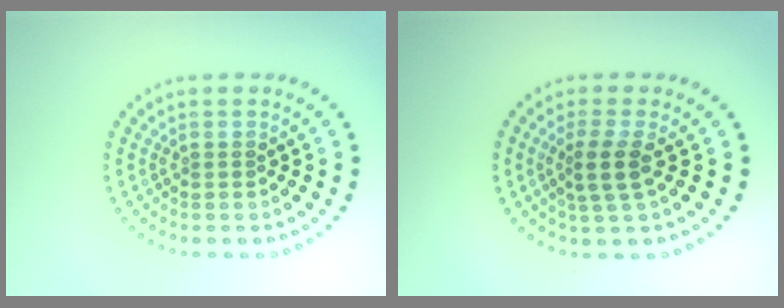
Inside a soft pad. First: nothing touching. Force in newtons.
{"total": 2.5, "press": 2.1, "slide": 1.4}